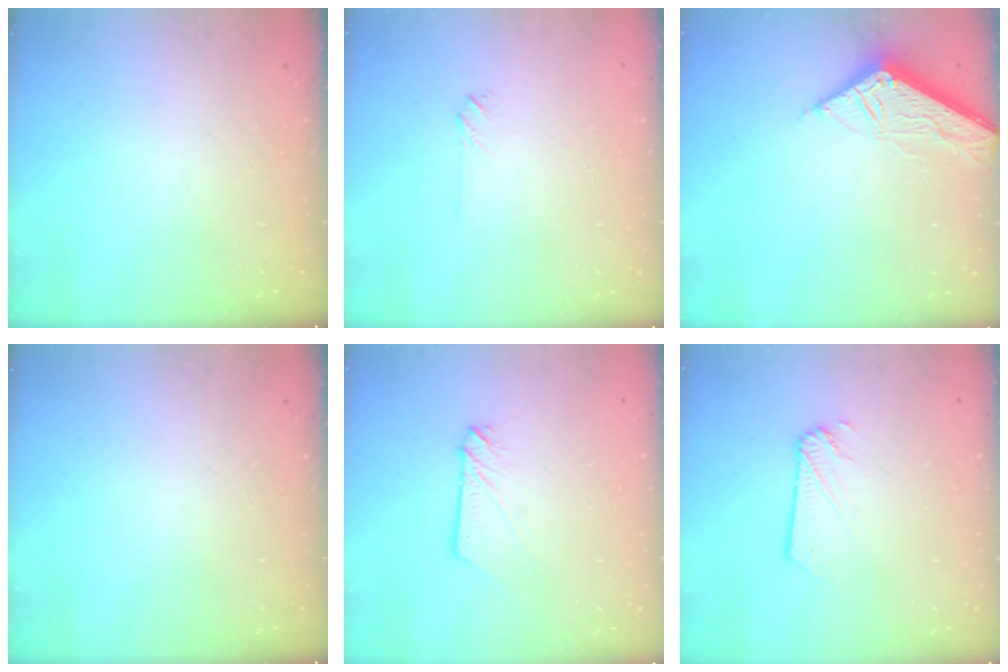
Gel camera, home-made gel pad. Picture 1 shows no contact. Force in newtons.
{"total": 2.0, "press": 2.0, "slide": 0.3}
{"total": 7.0, "press": 6.9, "slide": 0.4}
{"total": 0.0}
{"total": 3.0, "press": 3.0, "slide": 0.2}
{"total": 1.9, "press": 1.9, "slide": 0.3}